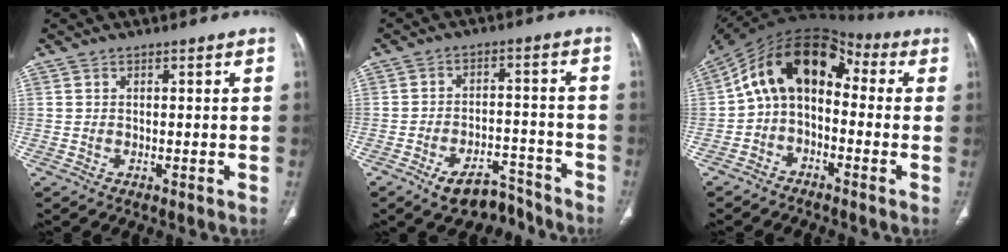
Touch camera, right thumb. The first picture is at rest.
{"total": 8.5, "force": [-6.6, 4.1, 3.4], "torque": [-0.038, 0.059, -0.101]}
{"total": 13.9, "force": [0.1, 9.4, 10.3], "torque": [-0.155, 0.068, -0.019]}